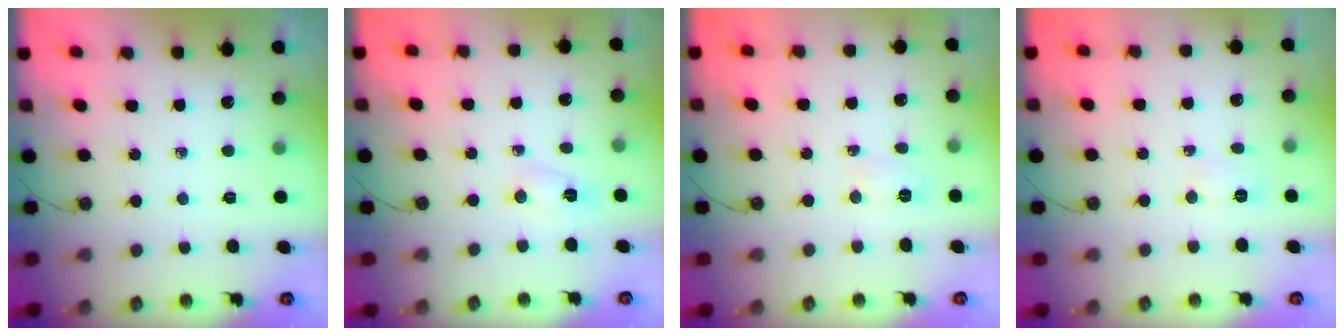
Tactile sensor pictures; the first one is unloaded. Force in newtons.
{"total": 2.3, "press": 2.2, "slide": 0.6}
{"total": 3.0, "press": 2.9, "slide": 0.8}
{"total": 3.5, "press": 3.4, "slide": 1.0}